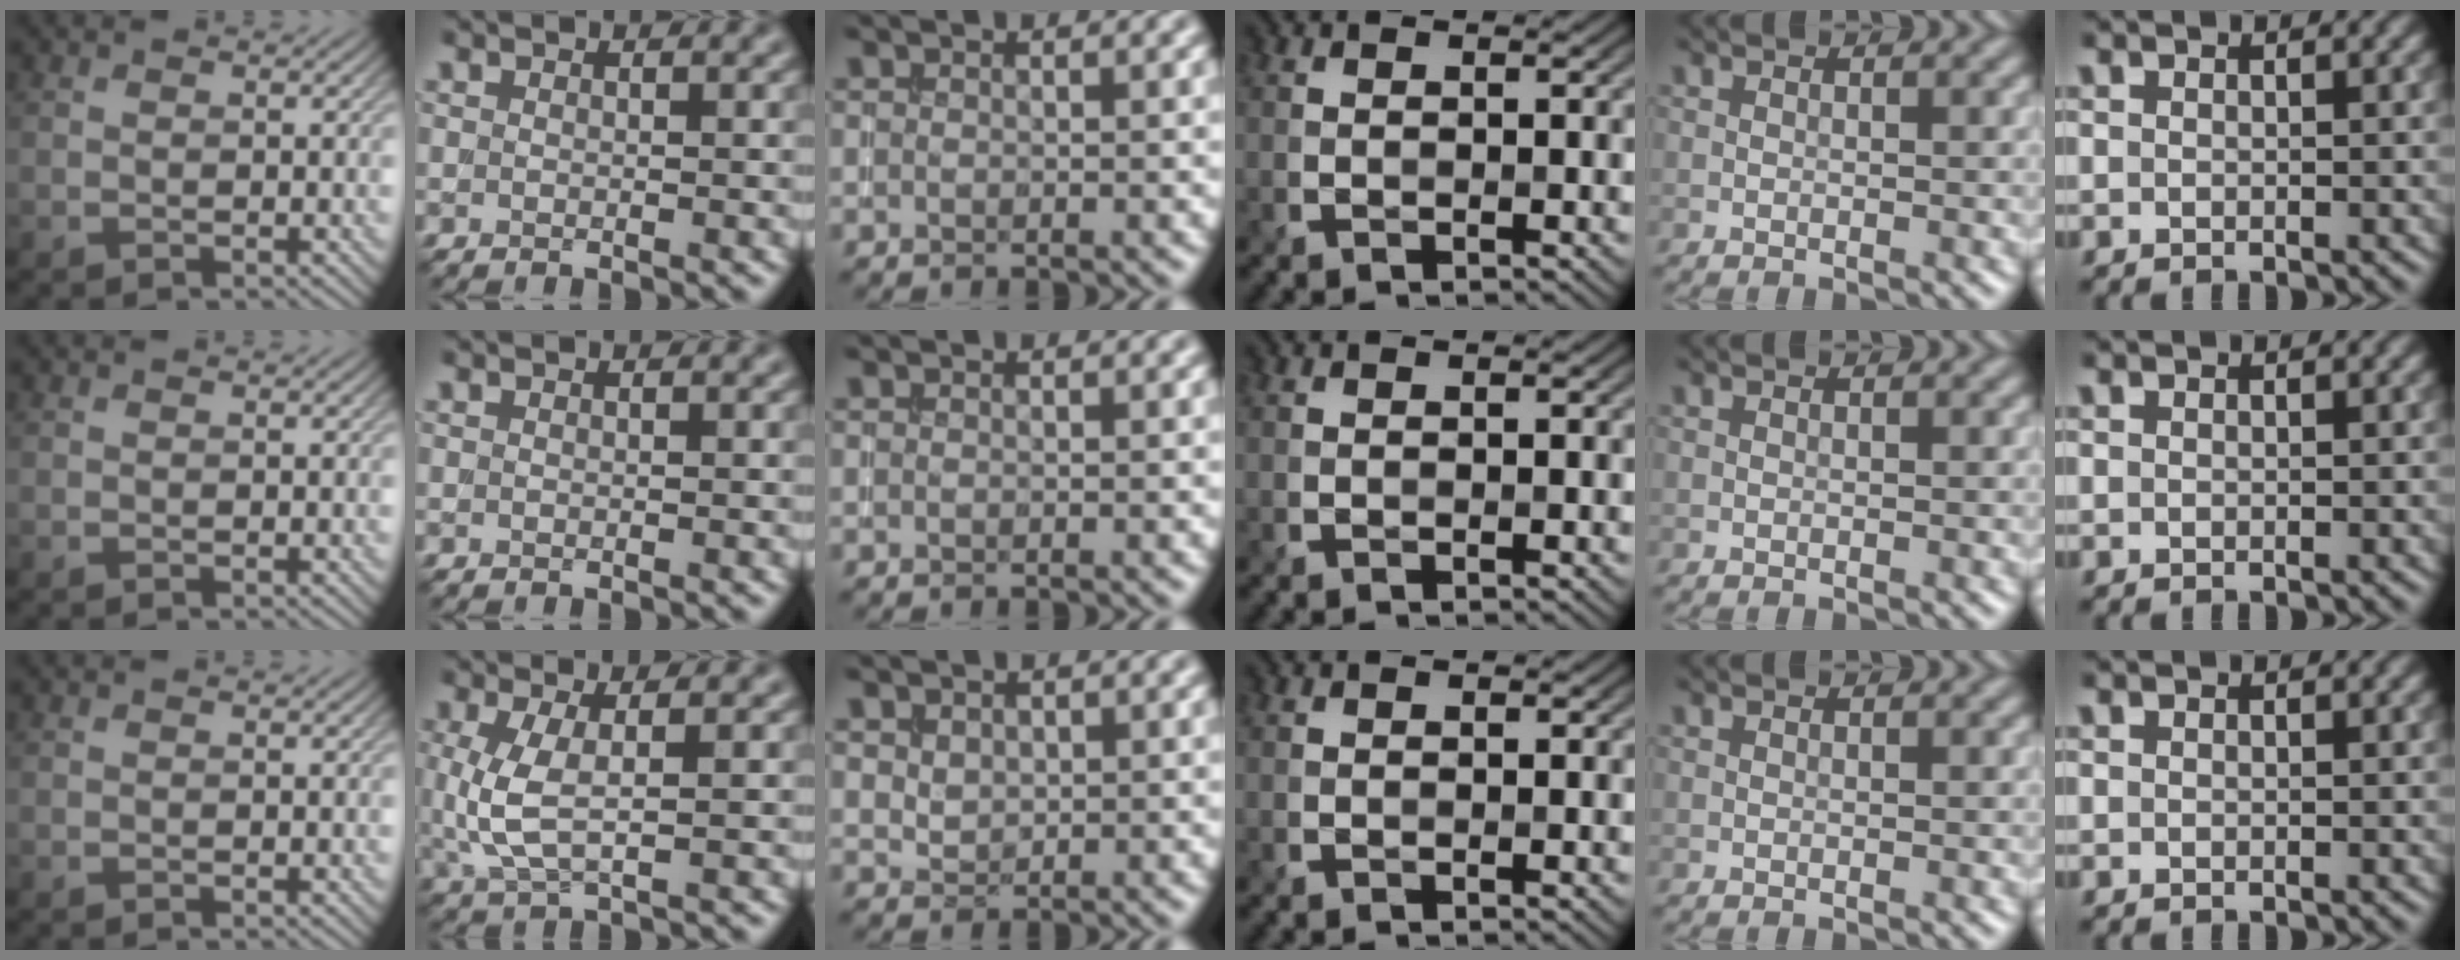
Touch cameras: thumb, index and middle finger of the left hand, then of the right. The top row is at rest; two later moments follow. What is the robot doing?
{"motion": "extract", "object": "drawer"}